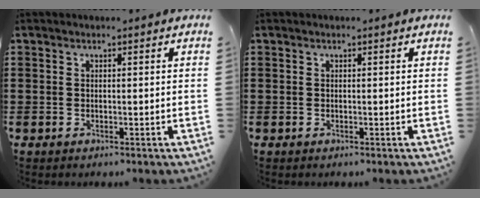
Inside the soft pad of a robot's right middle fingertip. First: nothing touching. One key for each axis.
{"total": 0.0}